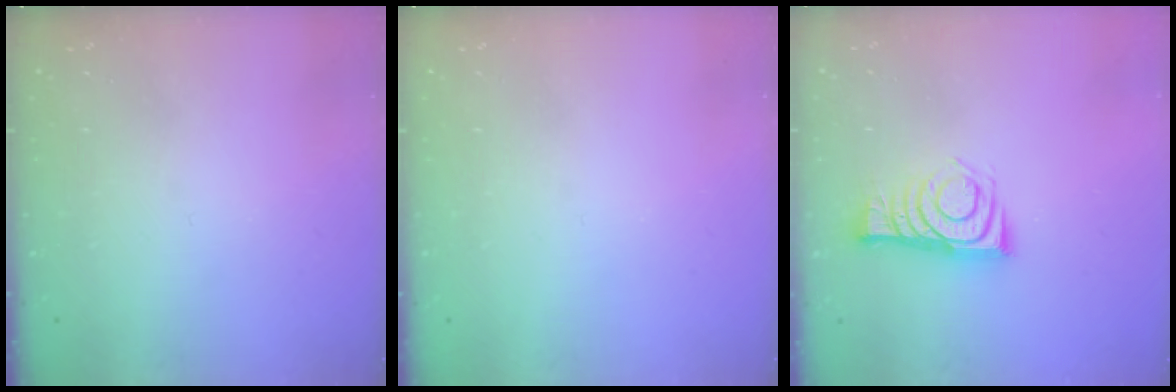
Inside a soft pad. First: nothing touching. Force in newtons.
{"total": 0.0}
{"total": 9.0, "press": 9.0, "slide": 0.2}